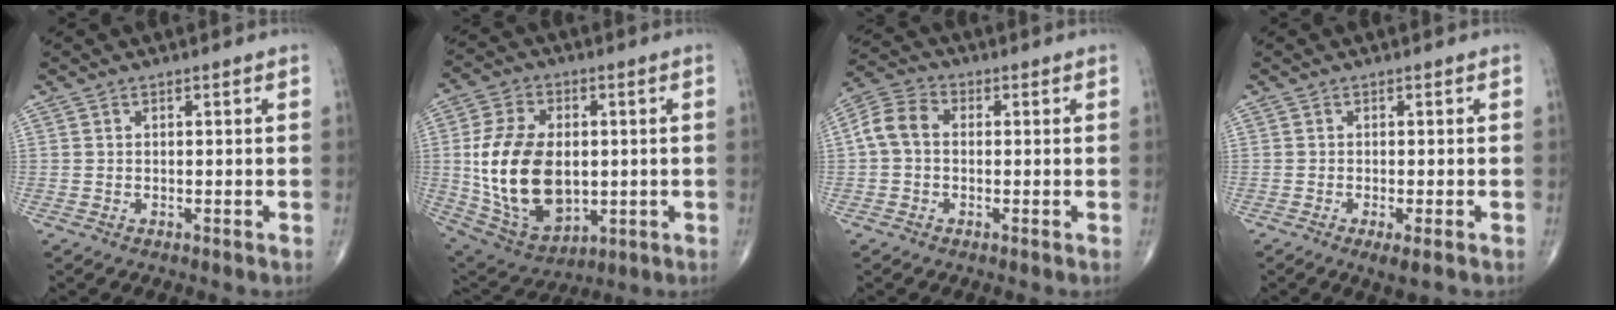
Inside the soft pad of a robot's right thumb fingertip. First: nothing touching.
{"total": 19.4, "force": [-0.1, 12.3, 15.0], "torque": [-0.265, -0.007, 0.019]}
{"total": 6.4, "force": [0.1, 4.8, 4.3], "torque": [-0.082, 0.022, -0.010]}
{"total": 2.3, "force": [-1.0, 0.4, 2.0], "torque": [-0.037, -0.009, -0.017]}